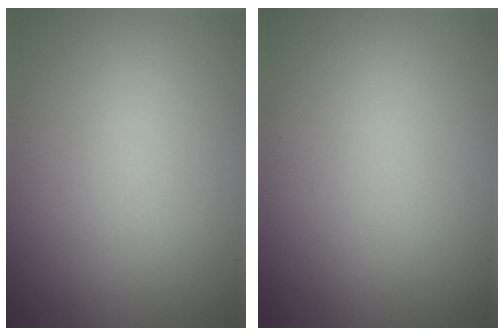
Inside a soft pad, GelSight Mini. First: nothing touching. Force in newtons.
{"total": 0.0}